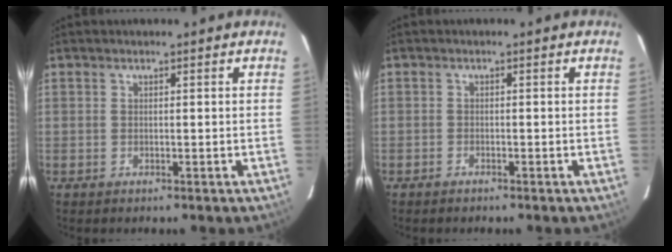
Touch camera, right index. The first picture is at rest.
{"total": 0.9, "force": [-0.9, 0.3, 0.1], "torque": [-0.008, 0.003, -0.018]}